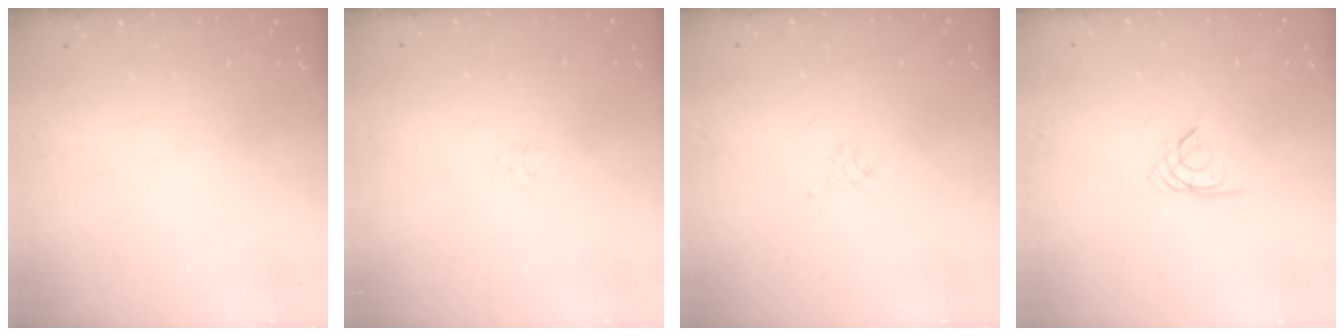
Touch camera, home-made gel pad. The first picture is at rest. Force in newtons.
{"total": 2.4, "press": 2.4, "slide": 0.3}
{"total": 3.5, "press": 3.4, "slide": 0.8}
{"total": 2.3, "press": 2.3, "slide": 0.5}